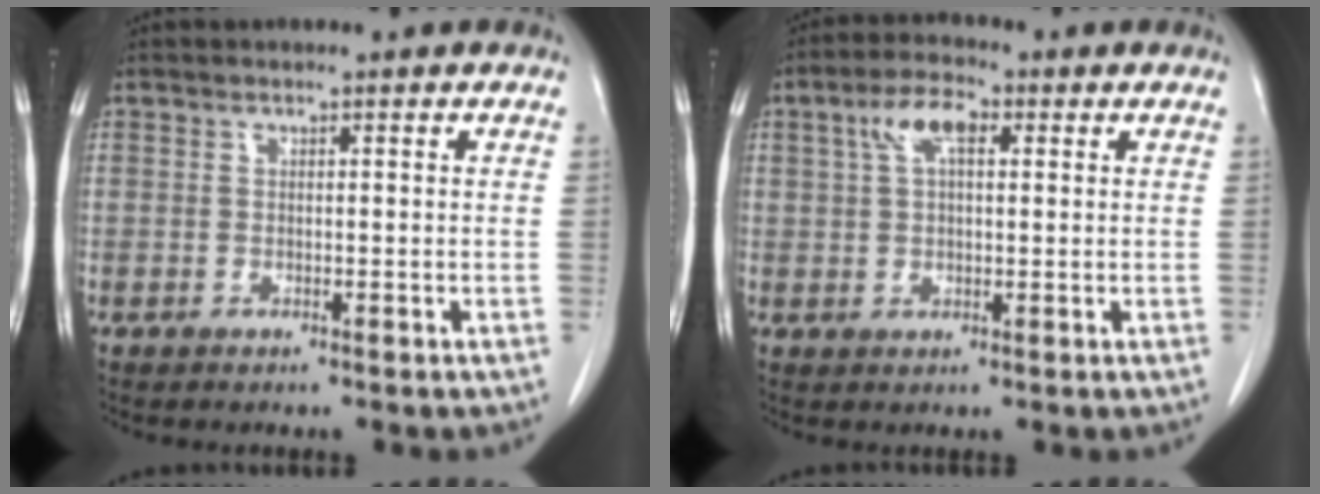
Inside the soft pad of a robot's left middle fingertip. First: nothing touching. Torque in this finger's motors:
{"motor_torque": [1.18, -0.96, 0.01, 0.07]}